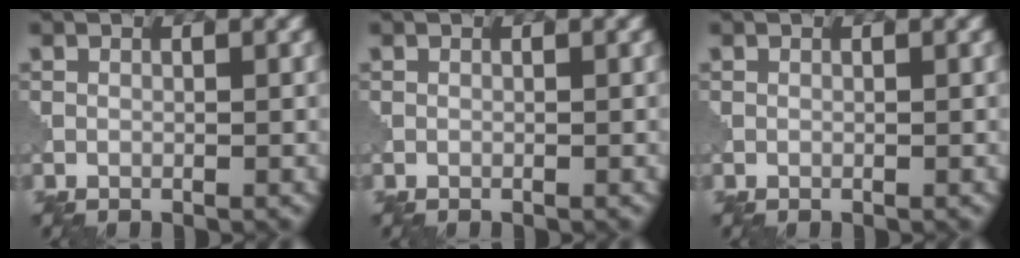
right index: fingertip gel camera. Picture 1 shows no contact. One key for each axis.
{"total": 0.0}
{"total": 0.0}